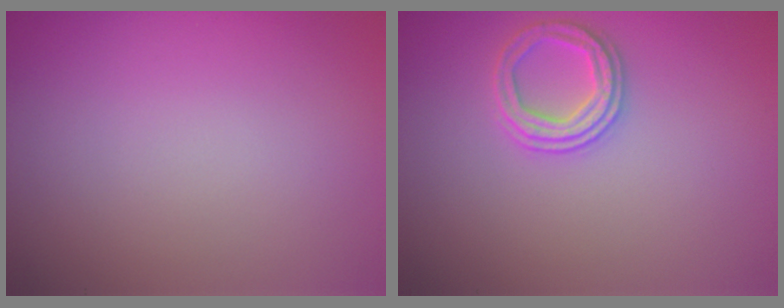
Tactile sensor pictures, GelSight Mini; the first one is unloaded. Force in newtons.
{"total": 2.5, "press": 2.4, "slide": 0.6}